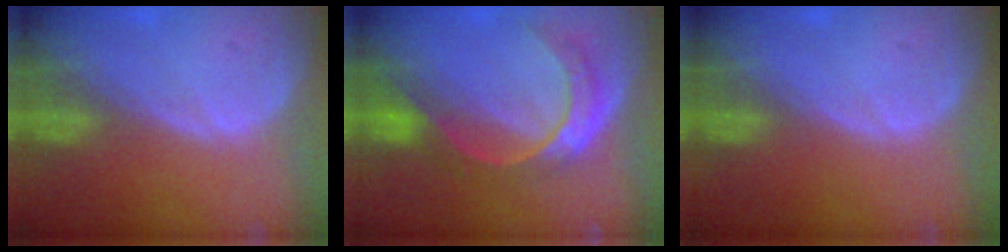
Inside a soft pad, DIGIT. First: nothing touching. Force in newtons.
{"total": 8.3, "press": 7.0, "slide": 4.5}
{"total": 0.0}